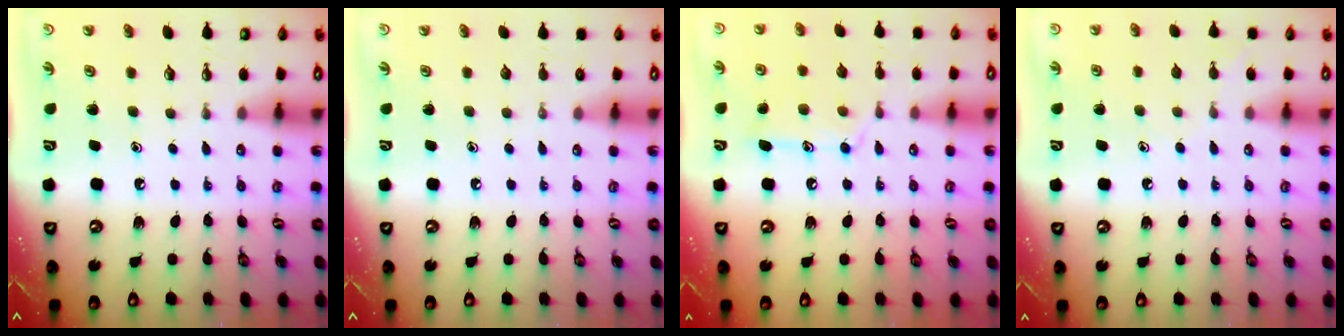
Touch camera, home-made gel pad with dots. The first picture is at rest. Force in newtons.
{"total": 0.0}
{"total": 13.1, "press": 13.1, "slide": 1.0}
{"total": 5.2, "press": 5.2, "slide": 0.6}